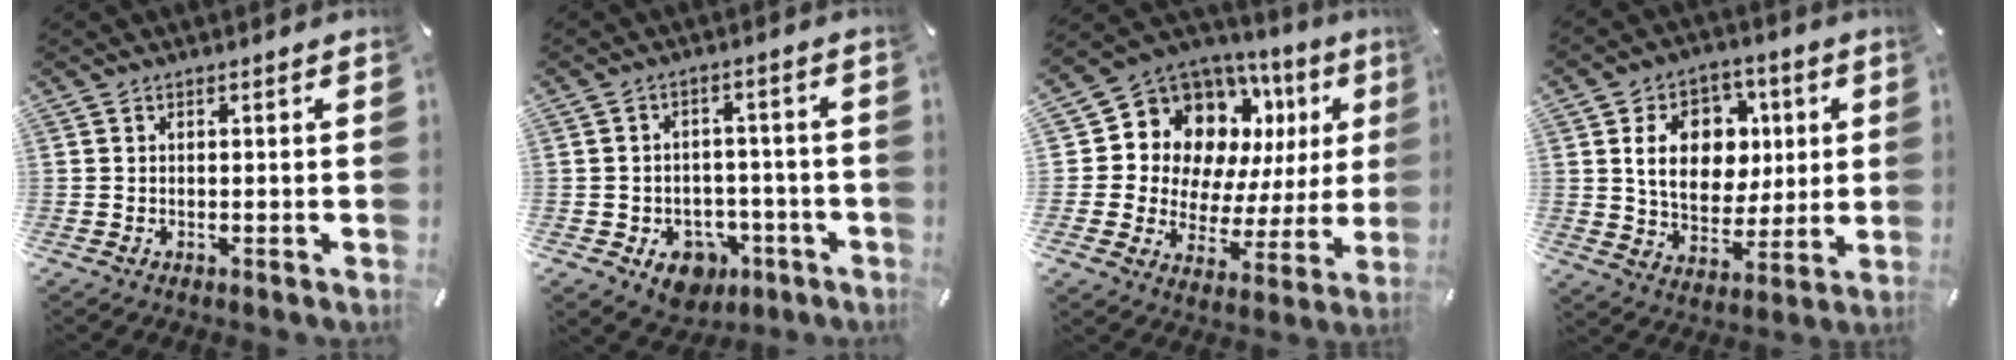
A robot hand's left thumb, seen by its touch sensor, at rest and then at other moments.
{"total": 7.4, "force": [-3.2, 6.1, 2.5], "torque": [-0.024, 0.027, -0.049]}
{"total": 13.5, "force": [7.1, 10.2, 5.4], "torque": [-0.089, -0.074, 0.136]}
{"total": 13.9, "force": [3.2, 11.4, 7.4], "torque": [-0.114, 0.005, 0.065]}